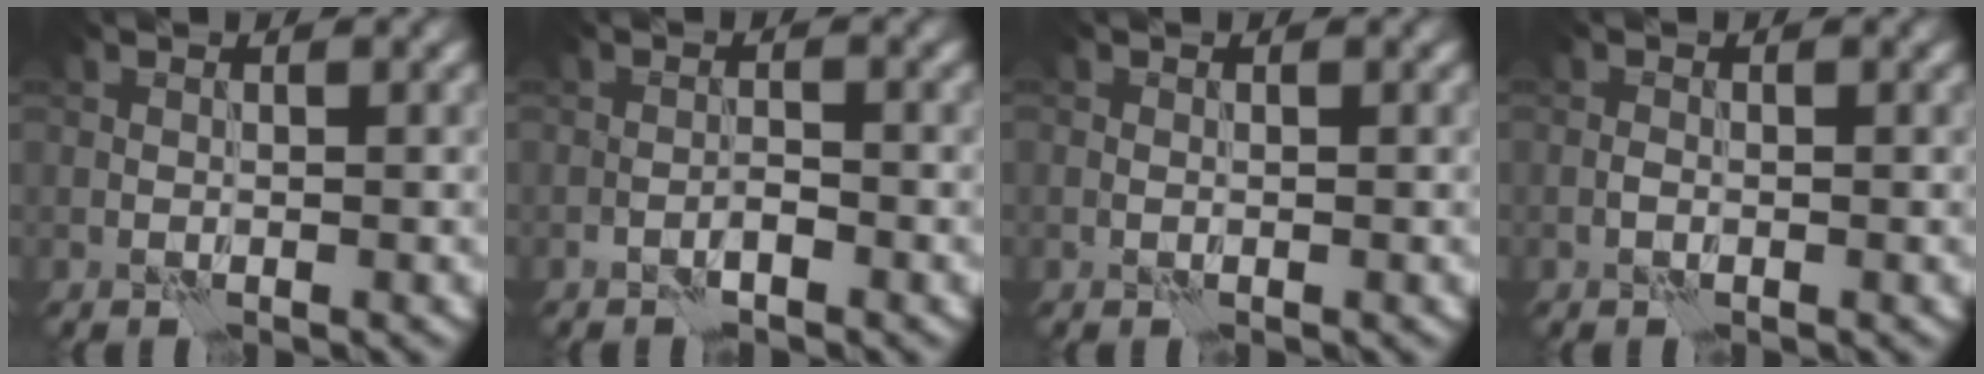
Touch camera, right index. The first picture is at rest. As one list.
[{"total": 0.7, "force": [-0.4, 0.0, 0.5], "torque": [-0.008, 0.005, -0.010]}, {"total": 0.0}, {"total": 0.6, "force": [-0.4, 0.3, 0.4], "torque": [-0.010, 0.005, -0.009]}]